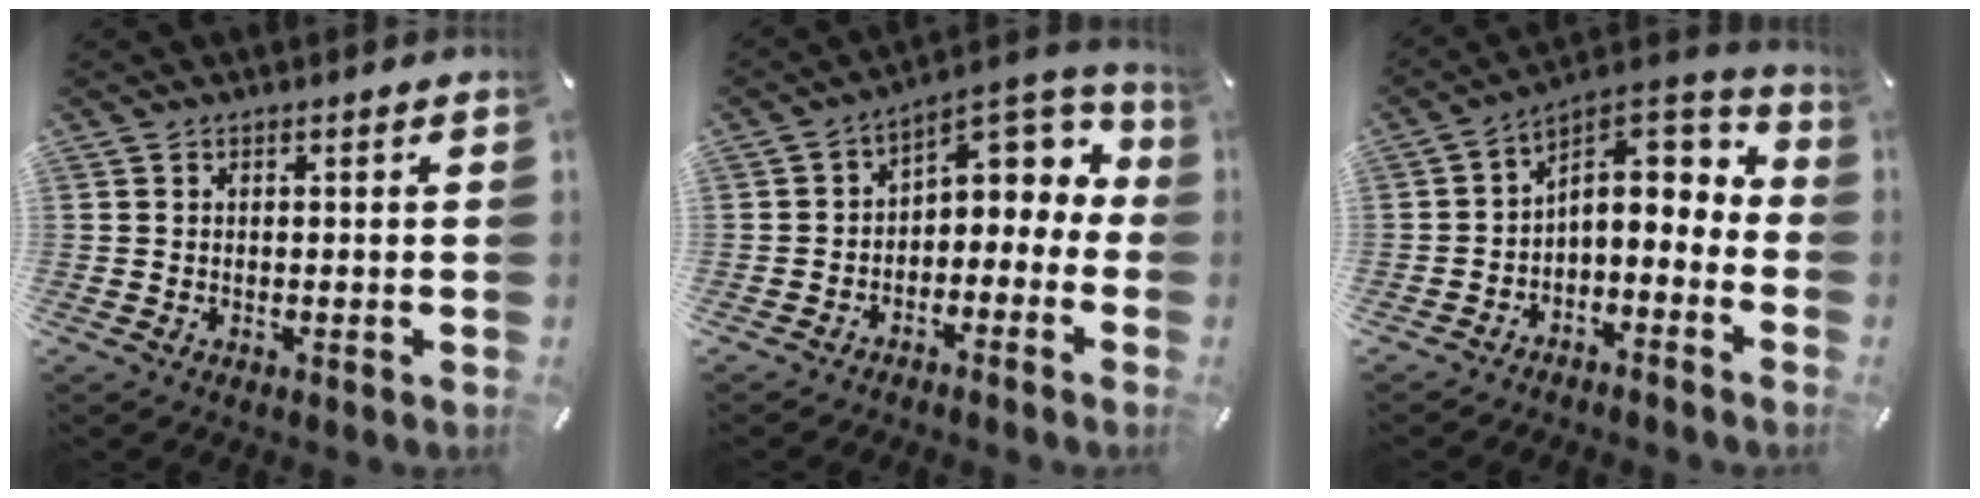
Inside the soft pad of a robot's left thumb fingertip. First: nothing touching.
{"total": 6.7, "force": [1.4, 5.2, 4.0], "torque": [-0.041, -0.021, 0.022]}
{"total": 7.6, "force": [1.4, 5.5, 5.1], "torque": [-0.052, -0.025, 0.023]}